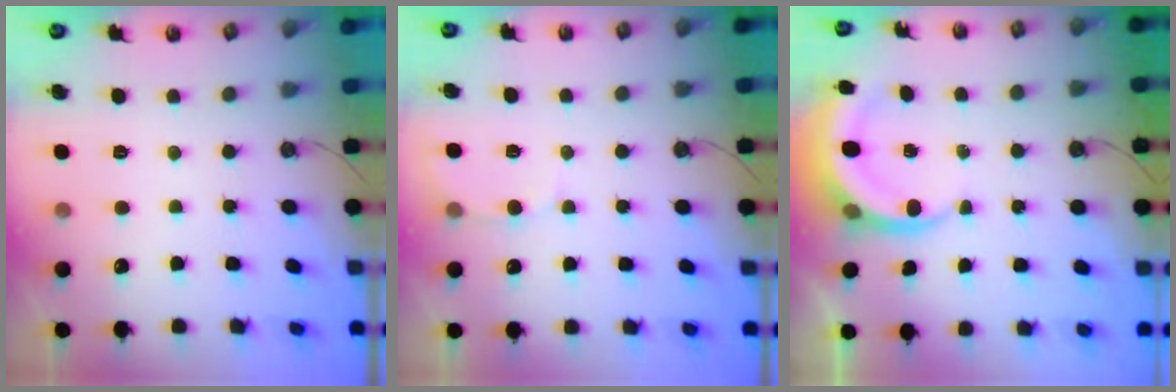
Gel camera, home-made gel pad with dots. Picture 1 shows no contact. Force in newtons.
{"total": 4.3, "press": 4.3, "slide": 0.4}
{"total": 5.8, "press": 5.8, "slide": 0.6}